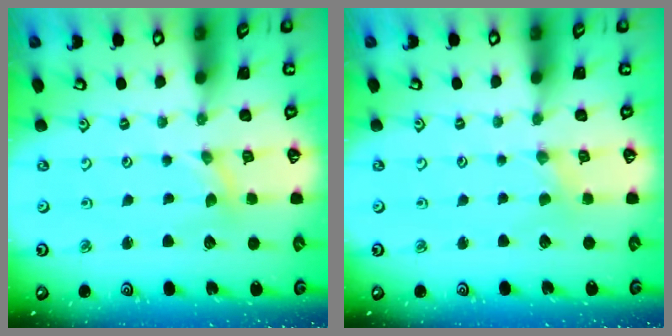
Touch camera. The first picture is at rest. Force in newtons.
{"total": 0.7, "press": 0.7, "slide": 0.2}